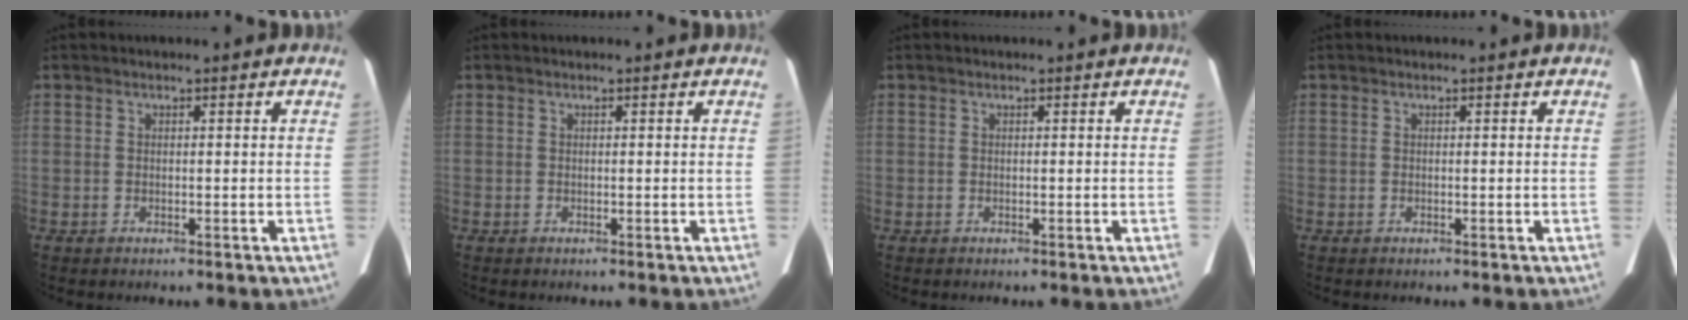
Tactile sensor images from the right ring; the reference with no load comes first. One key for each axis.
{"total": 0.0}
{"total": 0.0}
{"total": 0.0}